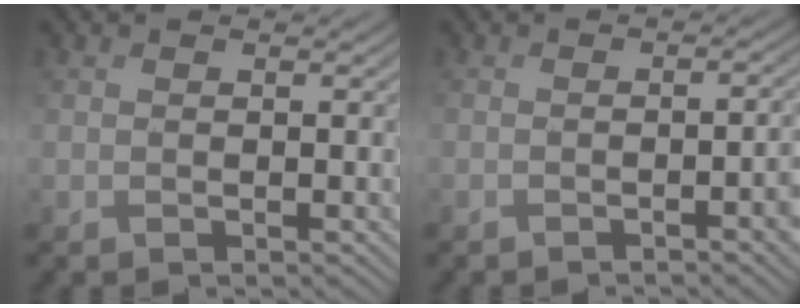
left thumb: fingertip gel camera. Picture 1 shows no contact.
{"total": 3.5, "force": [-1.0, 0.9, 3.2], "torque": [-0.039, 0.004, -0.020]}